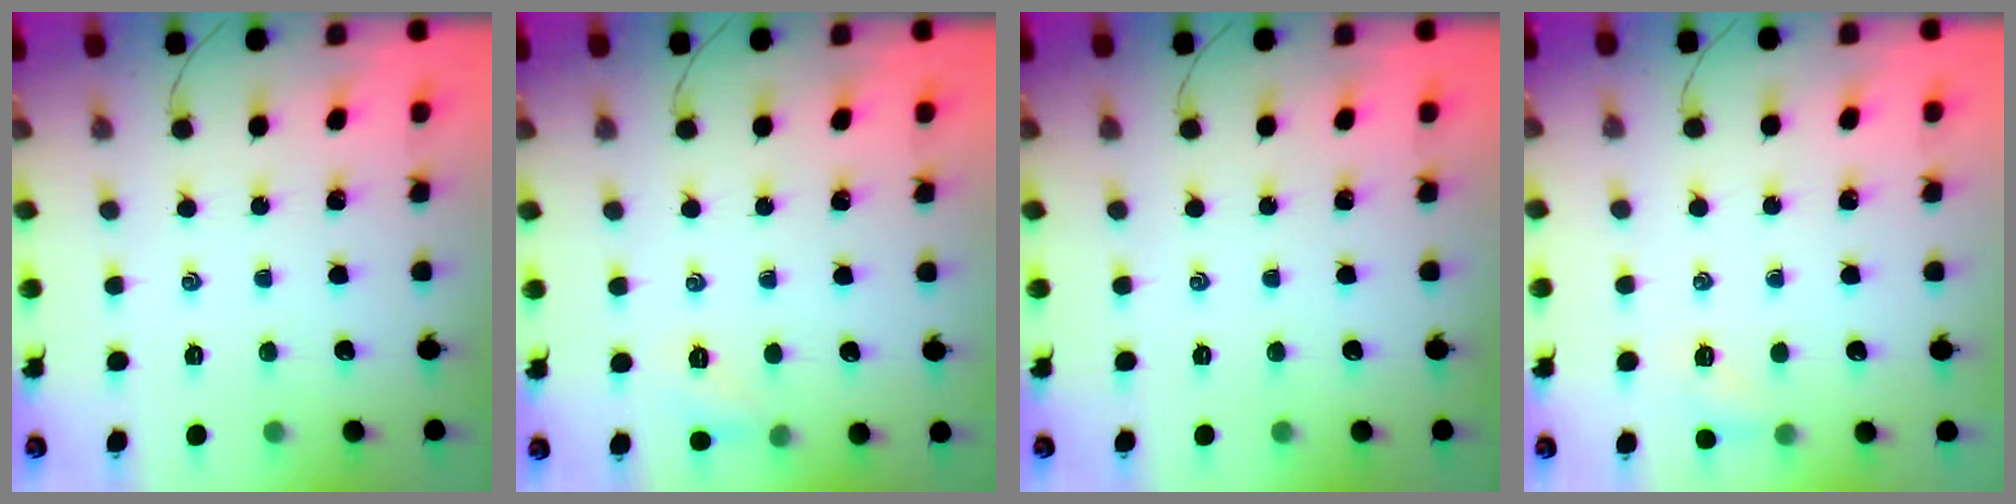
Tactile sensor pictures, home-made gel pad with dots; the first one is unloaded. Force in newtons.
{"total": 6.2, "press": 5.9, "slide": 1.8}
{"total": 0.0}
{"total": 4.8, "press": 4.7, "slide": 1.0}